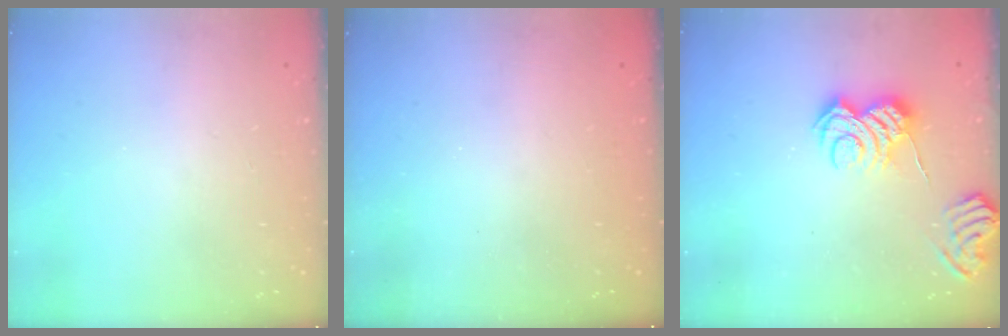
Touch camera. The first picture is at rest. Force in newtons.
{"total": 2.4, "press": 2.3, "slide": 0.7}
{"total": 4.4, "press": 4.3, "slide": 0.6}